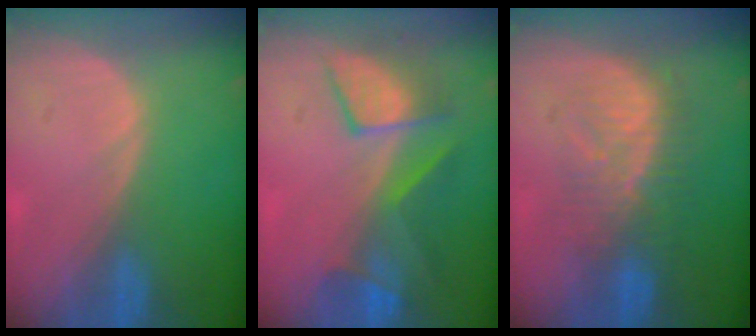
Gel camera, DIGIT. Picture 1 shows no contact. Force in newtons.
{"total": 7.5, "press": 7.4, "slide": 1.2}
{"total": 8.0, "press": 7.9, "slide": 1.5}